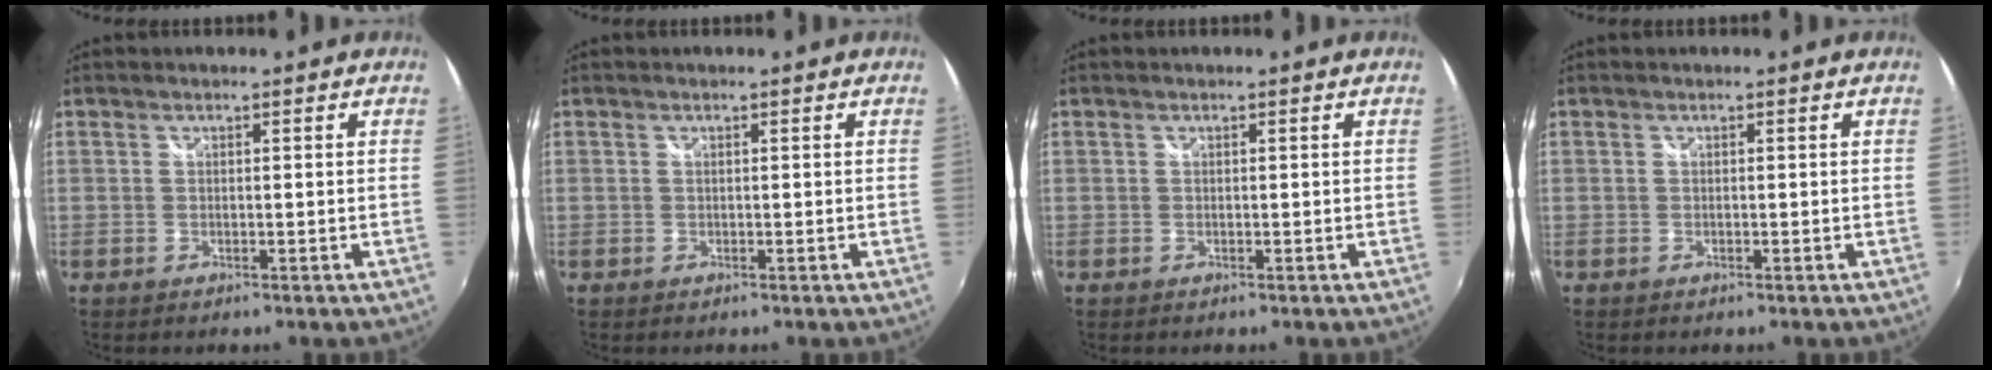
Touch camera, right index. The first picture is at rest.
{"total": 0.0}
{"total": 0.0}
{"total": 0.0}